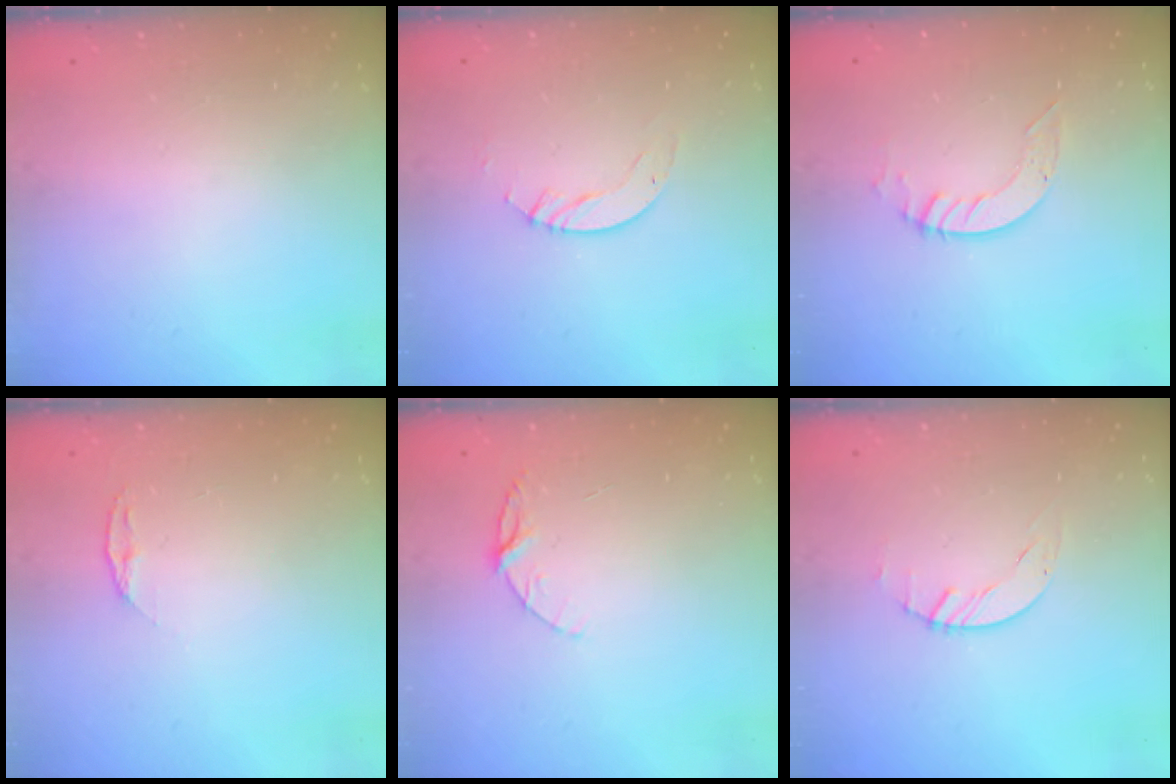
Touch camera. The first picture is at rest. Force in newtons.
{"total": 3.0, "press": 3.0, "slide": 0.2}
{"total": 4.0, "press": 4.0, "slide": 0.2}
{"total": 4.1, "press": 4.1, "slide": 0.5}
{"total": 6.0, "press": 6.0, "slide": 0.6}
{"total": 1.5, "press": 1.4, "slide": 0.1}